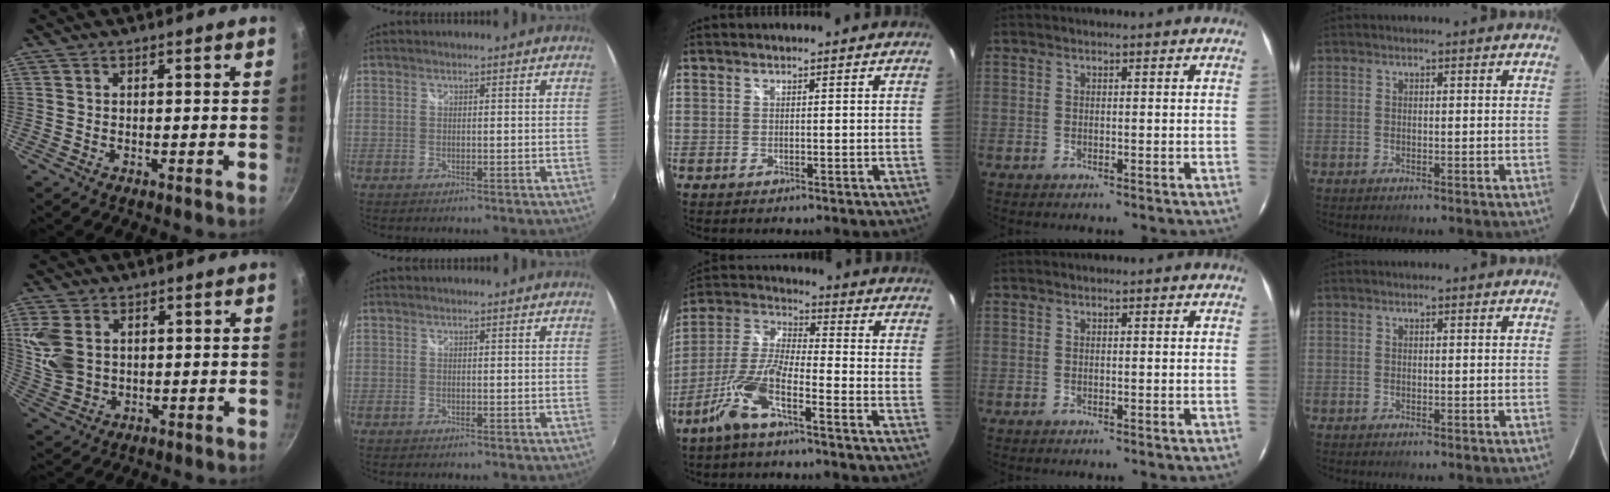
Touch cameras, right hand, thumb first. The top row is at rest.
{"thumb": {"total": 8.7, "force": [1.8, 6.6, 5.4], "torque": [-0.105, -0.008, 0.046]}, "middle": {"total": 10.2, "force": [-6.4, 2.0, 7.7], "torque": [-0.173, -0.001, -0.124]}}